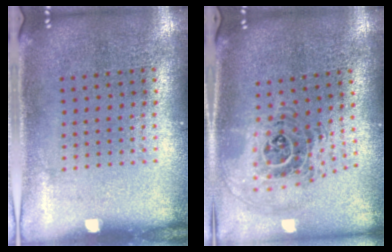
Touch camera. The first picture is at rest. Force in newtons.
{"total": 1.3, "press": 1.2, "slide": 0.6}